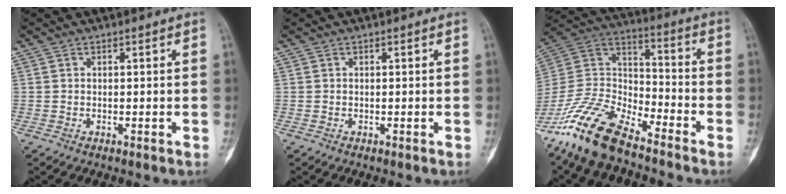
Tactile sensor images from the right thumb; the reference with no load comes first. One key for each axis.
{"total": 0.0}
{"total": 17.0, "fx": -13.3, "fy": 5.7, "fz": 9.1, "tx": -0.170, "ty": 0.067, "tz": -0.259}